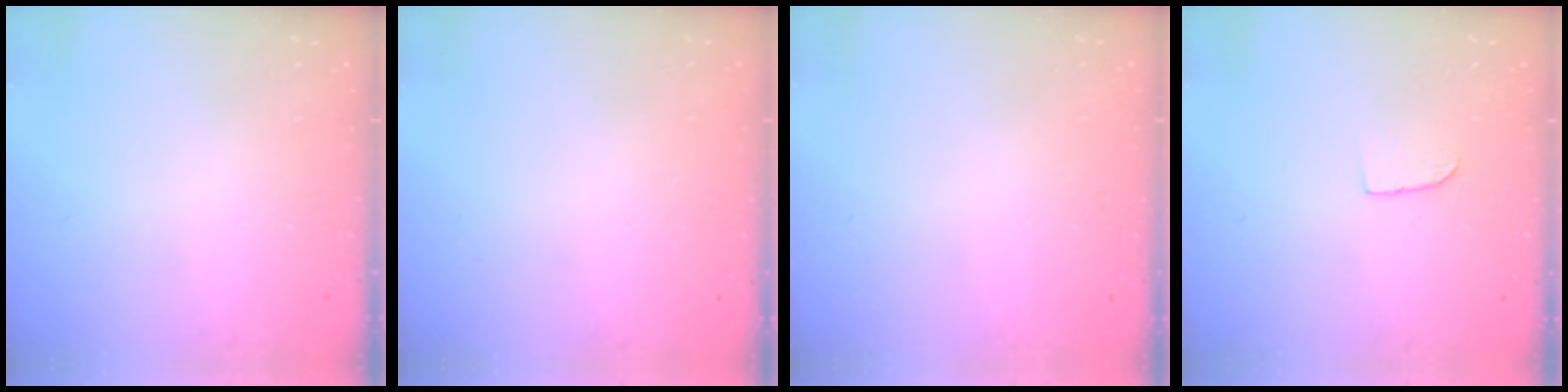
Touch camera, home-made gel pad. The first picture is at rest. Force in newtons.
{"total": 0.0}
{"total": 0.0}
{"total": 4.6, "press": 4.6, "slide": 0.4}